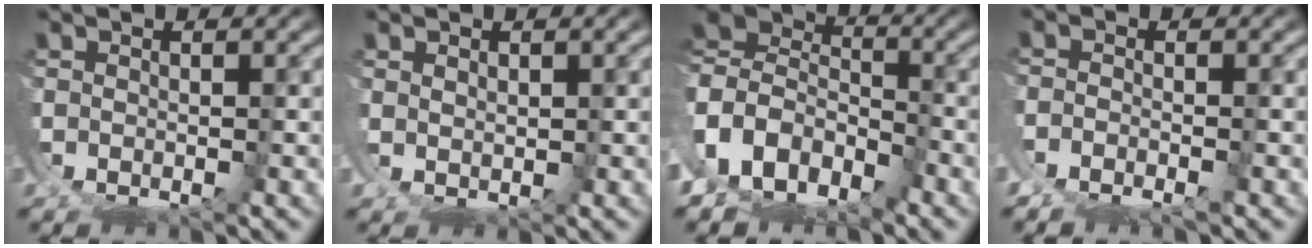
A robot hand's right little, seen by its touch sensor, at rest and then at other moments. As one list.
[{"total": 1.4, "force": [0.8, 0.7, 0.8], "torque": [-0.019, -0.008, 0.023]}, {"total": 13.7, "force": [-2.4, 11.8, 6.6], "torque": [-0.173, -0.048, -0.050]}, {"total": 2.7, "force": [-2.1, 1.5, 0.6], "torque": [-0.011, -0.004, -0.046]}]